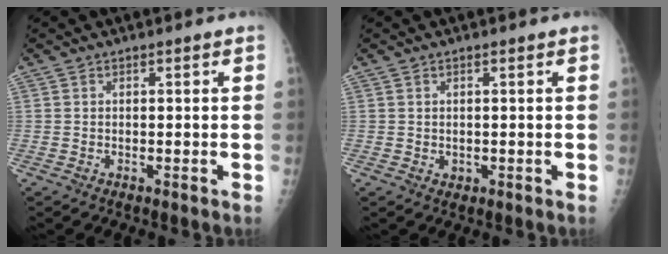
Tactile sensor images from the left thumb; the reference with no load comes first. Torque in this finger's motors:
{"motor_torque": [-0.09, 0.05, 0.30, 0.13, 0.01]}